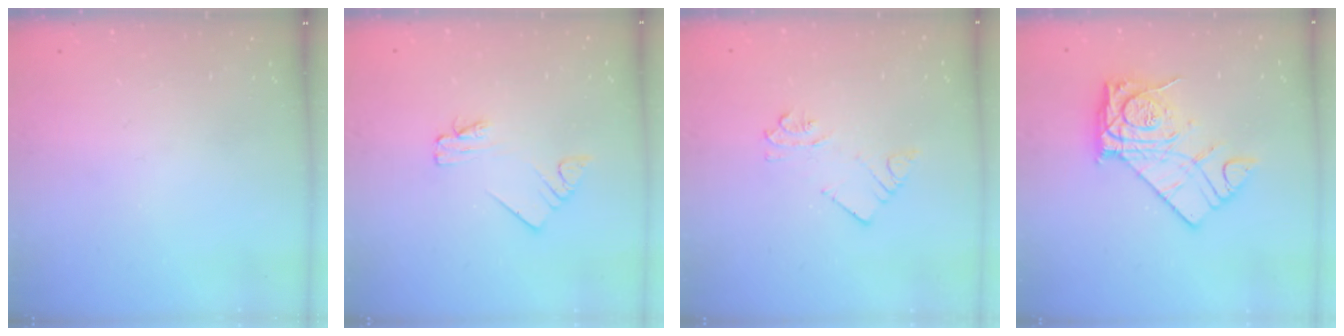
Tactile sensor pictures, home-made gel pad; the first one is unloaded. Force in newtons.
{"total": 2.2, "press": 2.2, "slide": 0.3}
{"total": 4.3, "press": 4.3, "slide": 0.3}
{"total": 13.2, "press": 13.1, "slide": 1.3}